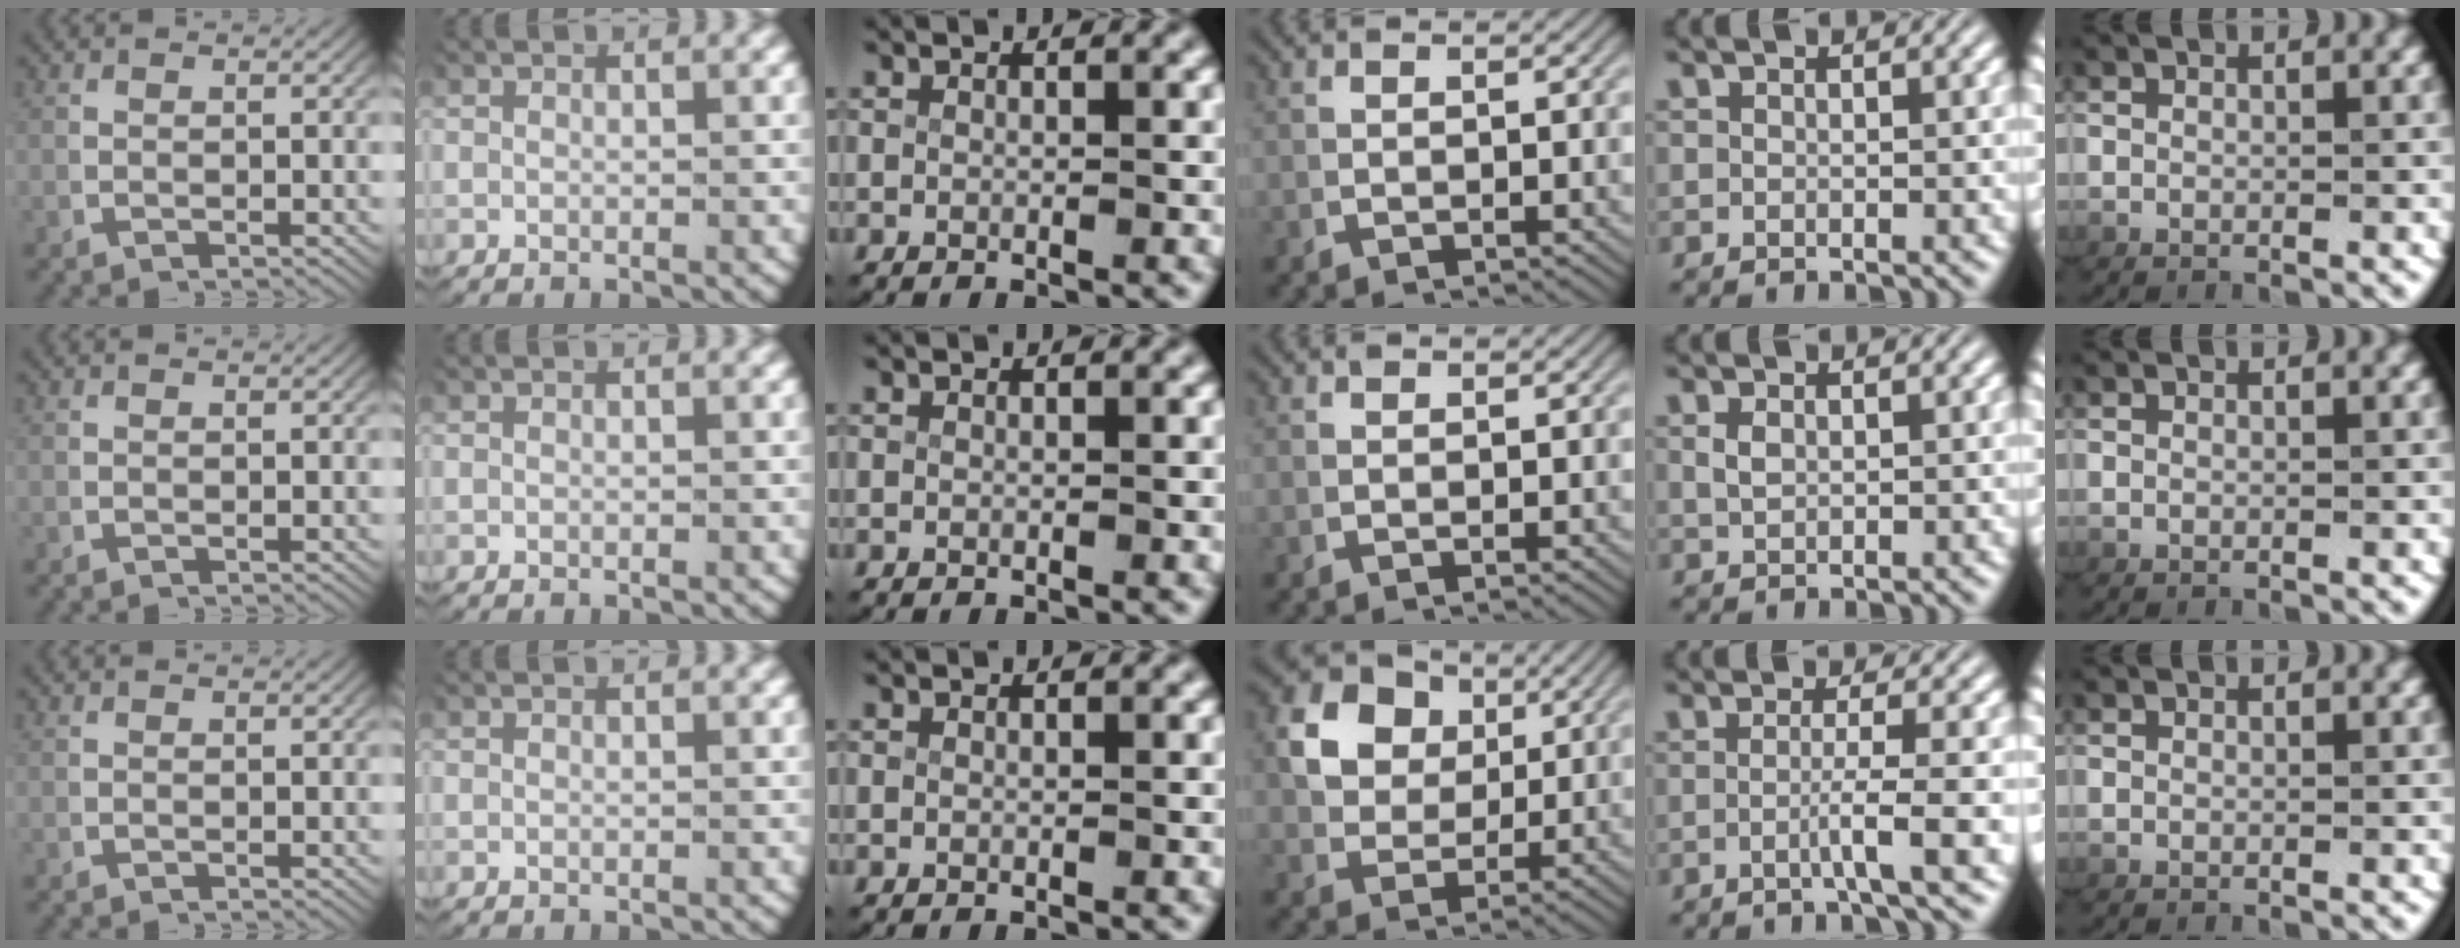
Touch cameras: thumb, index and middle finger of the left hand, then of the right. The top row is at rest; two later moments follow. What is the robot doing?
{"motion": "grasp_and_lifting", "object": "card"}